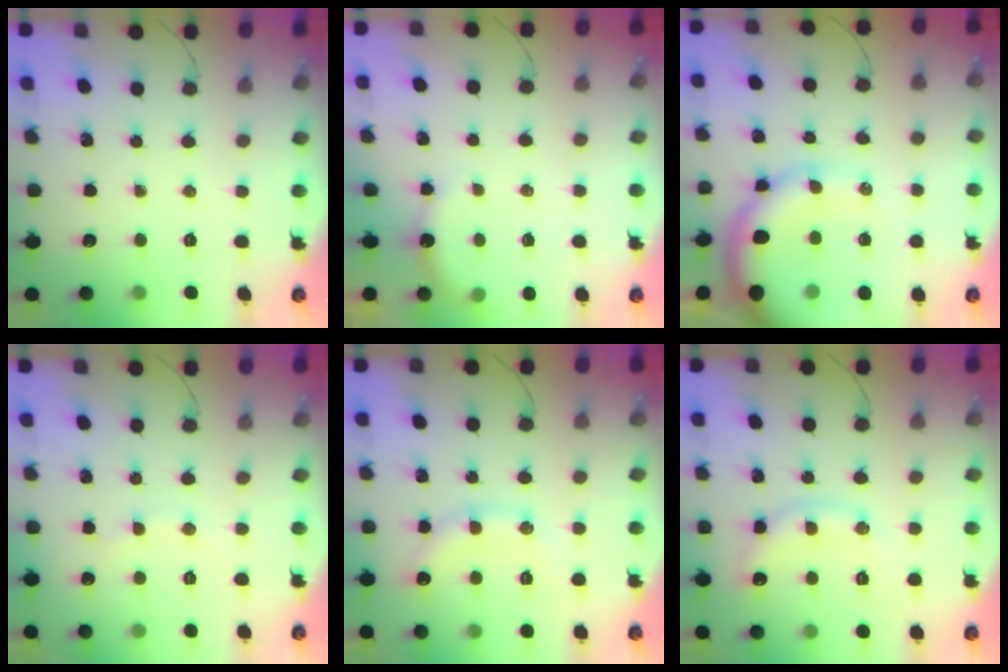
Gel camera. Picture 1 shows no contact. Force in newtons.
{"total": 3.8, "press": 3.7, "slide": 0.8}
{"total": 15.6, "press": 15.3, "slide": 2.6}
{"total": 5.4, "press": 5.4, "slide": 0.7}
{"total": 13.5, "press": 13.5, "slide": 1.0}
{"total": 12.5, "press": 12.5, "slide": 0.6}